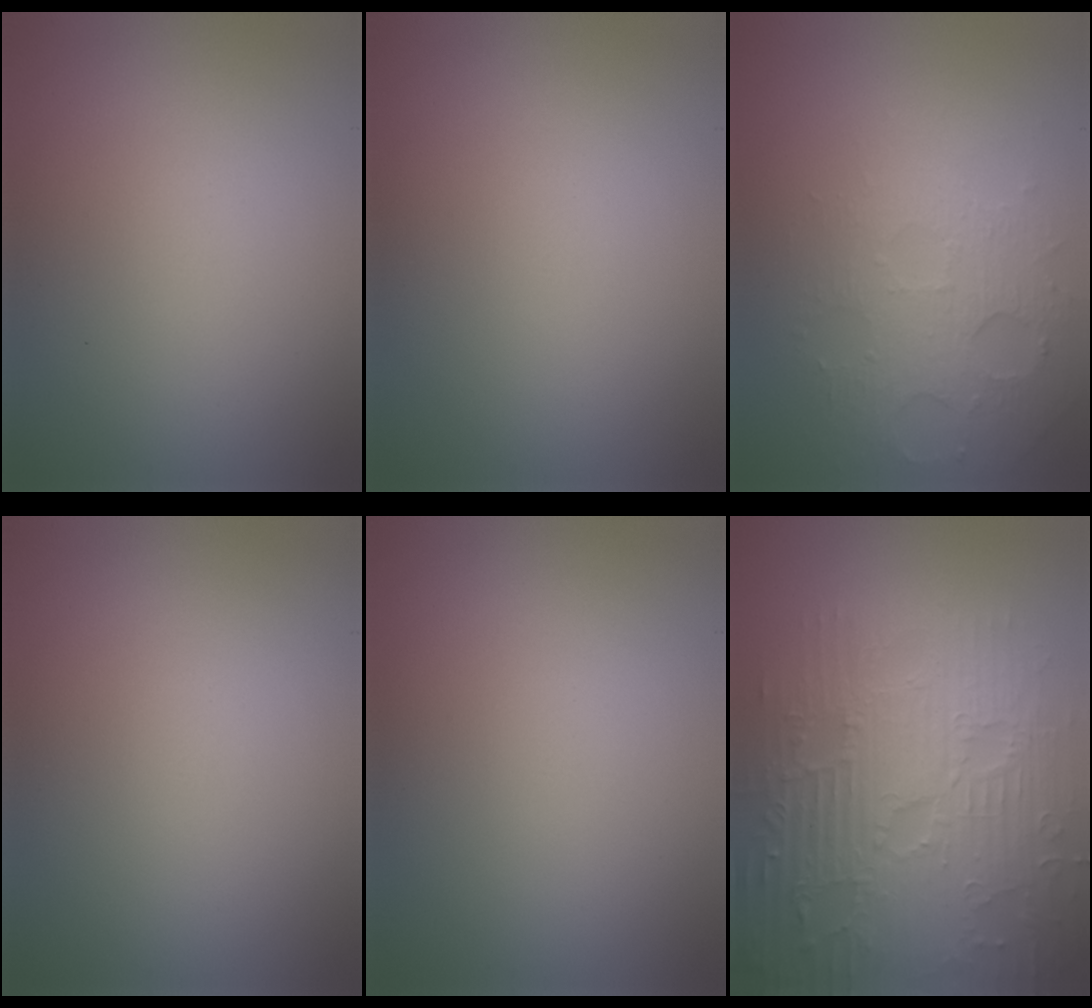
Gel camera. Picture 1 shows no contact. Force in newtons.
{"total": 0.0}
{"total": 3.5, "press": 3.2, "slide": 1.4}
{"total": 0.0}
{"total": 0.0}
{"total": 9.4, "press": 6.8, "slide": 6.4}